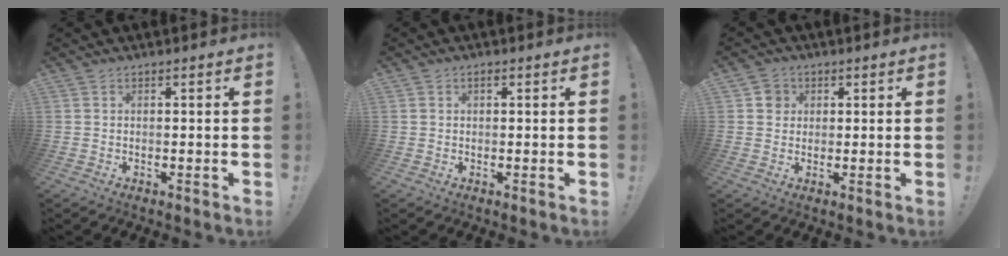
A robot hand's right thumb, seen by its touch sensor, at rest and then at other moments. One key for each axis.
{"total": 0.7, "fx": 0.2, "fy": 0.6, "fz": 0.3, "tx": 0.000, "ty": 0.001, "tz": 0.001}
{"total": 3.9, "fx": 0.9, "fy": 3.6, "fz": 1.1, "tx": -0.005, "ty": 0.004, "tz": 0.015}